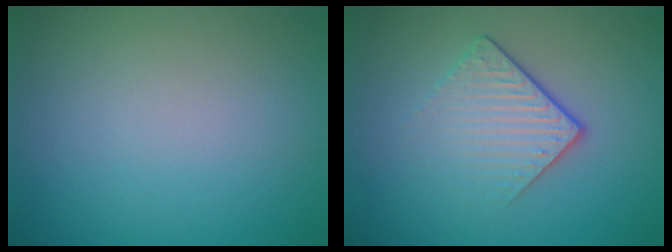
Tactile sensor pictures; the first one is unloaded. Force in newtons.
{"total": 4.2, "press": 2.6, "slide": 3.3}